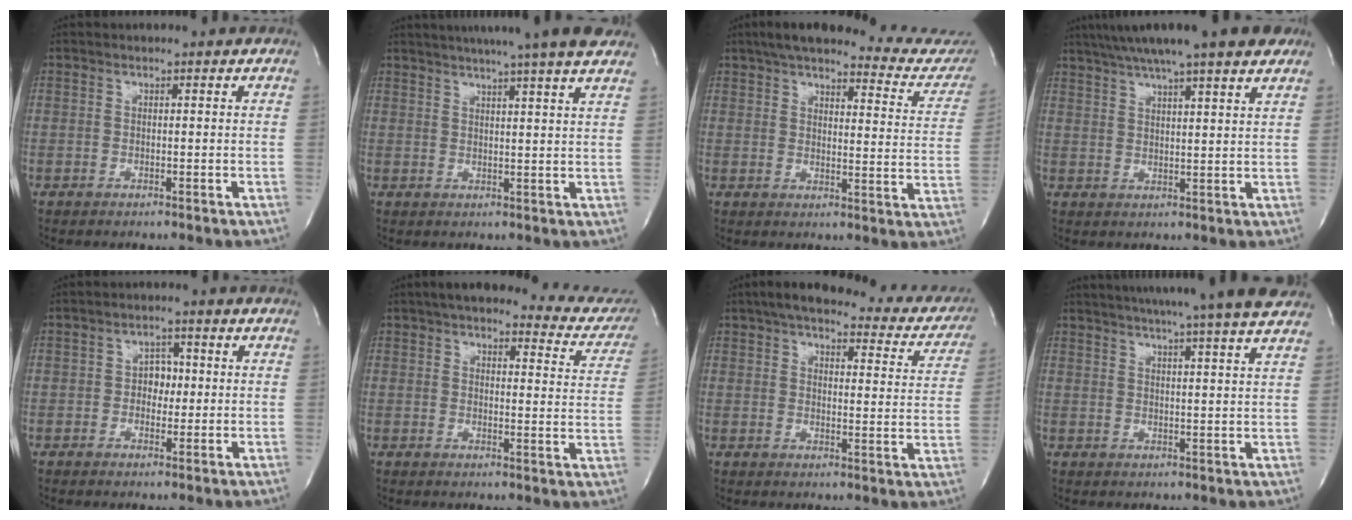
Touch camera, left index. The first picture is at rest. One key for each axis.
{"total": 16.2, "fx": 13.6, "fy": -0.5, "fz": 8.8, "tx": -0.143, "ty": 0.014, "tz": 0.168}
{"total": 24.0, "fx": 21.7, "fy": 3.9, "fz": 9.6, "tx": -0.128, "ty": -0.046, "tz": 0.248}
{"total": 16.5, "fx": 13.1, "fy": 1.1, "fz": 10.0, "tx": -0.167, "ty": 0.031, "tz": 0.179}
{"total": 3.1, "fx": 0.0, "fy": 2.2, "fz": 2.1, "tx": -0.023, "ty": 0.006, "tz": -0.003}
{"total": 18.2, "fx": 16.4, "fy": 4.2, "fz": 6.6, "tx": -0.068, "ty": -0.032, "tz": 0.173}
{"total": 25.1, "fx": 21.5, "fy": 6.5, "fz": 11.2, "tx": -0.146, "ty": -0.018, "tz": 0.238}
{"total": 19.6, "fx": 16.8, "fy": -0.7, "fz": 10.0, "tx": -0.163, "ty": -0.002, "tz": 0.212}